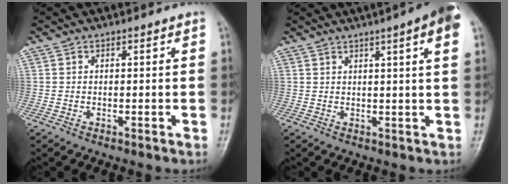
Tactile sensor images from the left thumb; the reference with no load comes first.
{"total": 9.0, "force": [4.7, 0.6, 7.6], "torque": [-0.099, 0.010, 0.051]}